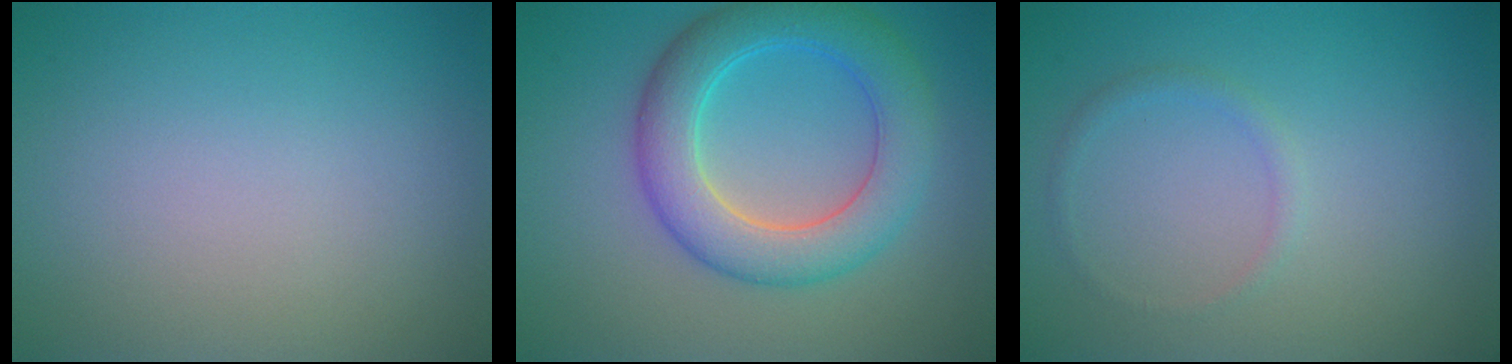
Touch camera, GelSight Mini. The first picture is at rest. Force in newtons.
{"total": 6.6, "press": 6.6, "slide": 0.1}
{"total": 0.9, "press": 0.9, "slide": 0.1}